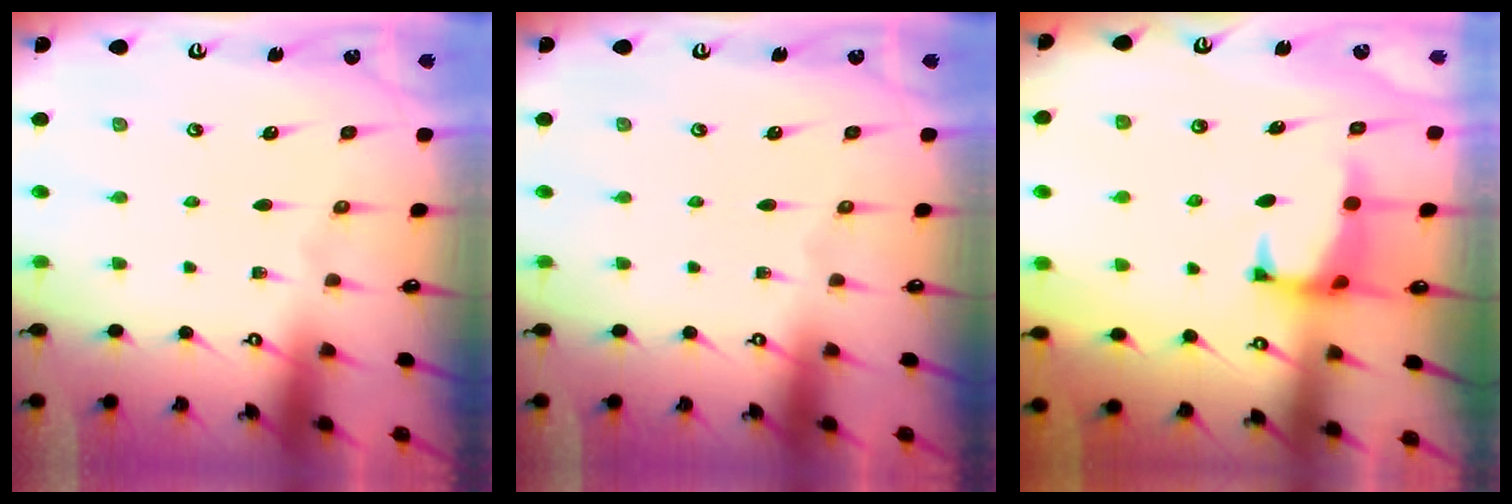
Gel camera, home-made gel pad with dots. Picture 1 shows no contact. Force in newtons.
{"total": 0.0}
{"total": 1.5, "press": 1.3, "slide": 0.7}